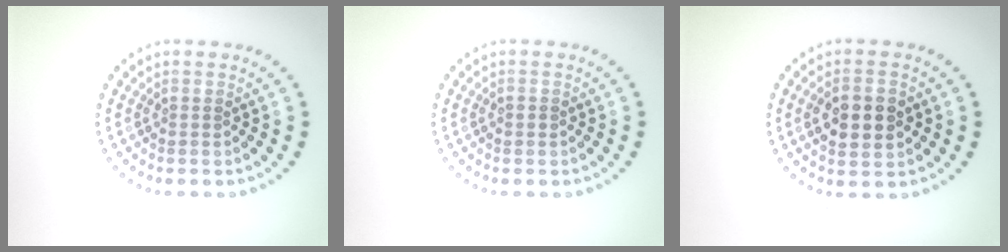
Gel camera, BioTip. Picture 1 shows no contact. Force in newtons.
{"total": 0.9, "press": 0.9, "slide": 0.1}
{"total": 4.6, "press": 4.5, "slide": 0.3}